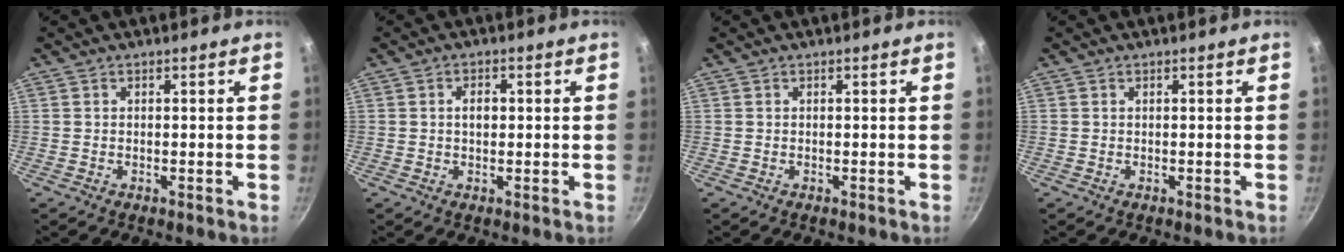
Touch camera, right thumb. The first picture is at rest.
{"total": 2.5, "force": [0.3, 1.6, 1.9], "torque": [-0.025, 0.004, 0.004]}
{"total": 0.0}
{"total": 0.0}